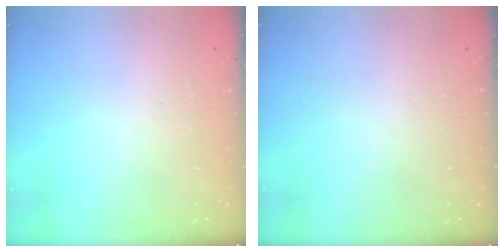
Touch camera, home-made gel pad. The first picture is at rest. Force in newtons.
{"total": 0.0}